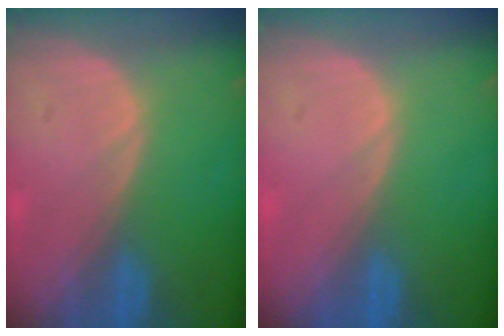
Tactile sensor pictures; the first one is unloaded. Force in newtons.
{"total": 0.0}